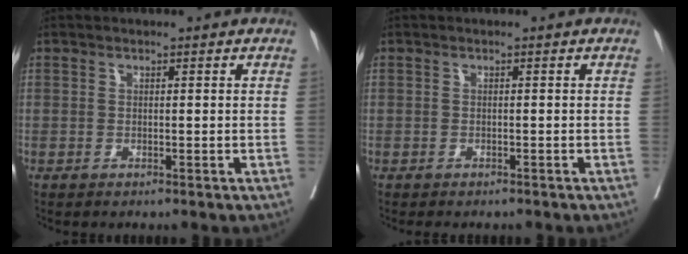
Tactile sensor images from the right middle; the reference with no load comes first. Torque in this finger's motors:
{"motor_torque": [0.51, -0.54, -0.01, 0.00]}